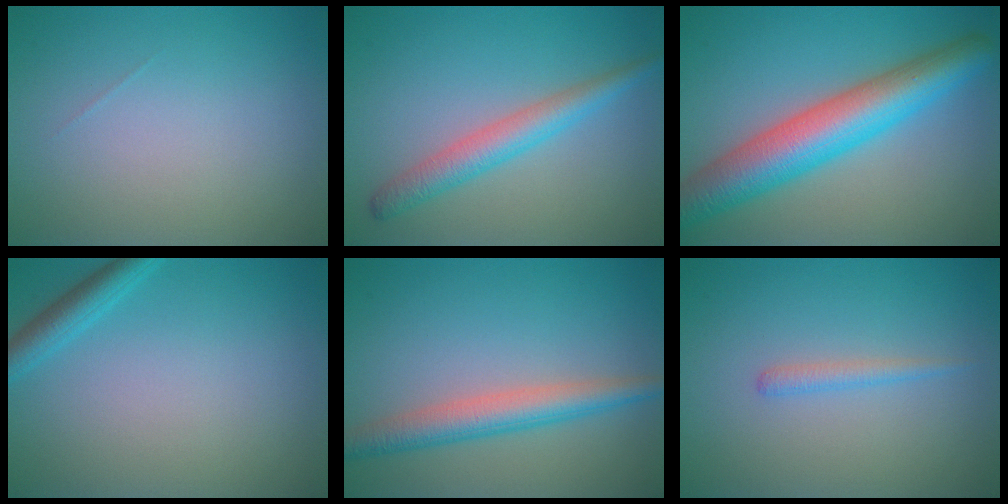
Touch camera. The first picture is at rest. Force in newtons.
{"total": 3.4, "press": 3.4, "slide": 0.1}
{"total": 8.6, "press": 8.6, "slide": 0.1}
{"total": 2.3, "press": 2.2, "slide": 0.2}
{"total": 4.0, "press": 4.0, "slide": 0.1}
{"total": 1.2, "press": 1.2, "slide": 0.0}